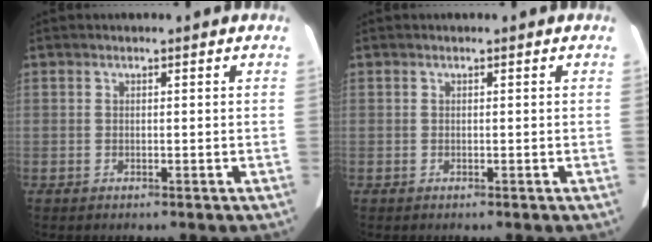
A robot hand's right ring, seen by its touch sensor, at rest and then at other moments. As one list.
[{"total": 0.0}]